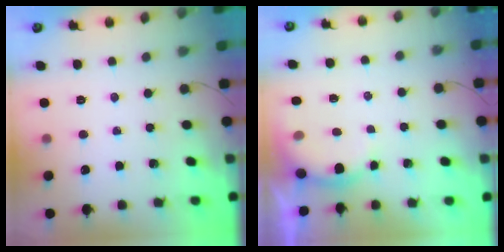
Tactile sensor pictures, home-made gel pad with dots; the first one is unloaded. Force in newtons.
{"total": 5.2, "press": 5.2, "slide": 0.5}